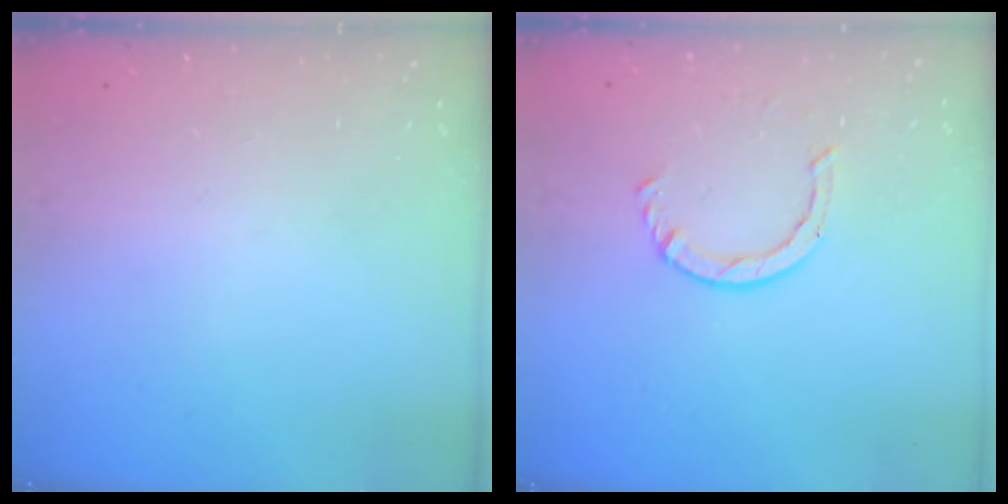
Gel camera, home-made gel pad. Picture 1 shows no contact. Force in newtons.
{"total": 2.9, "press": 2.9, "slide": 0.4}